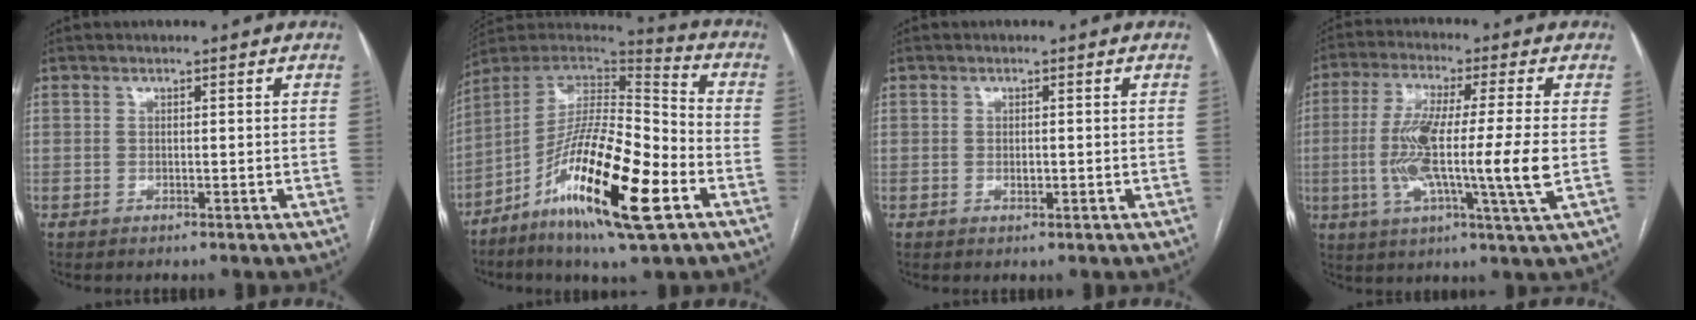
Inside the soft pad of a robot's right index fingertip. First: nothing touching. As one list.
[{"total": 20.7, "force": [-8.6, 2.7, 18.6], "torque": [-0.337, -0.026, -0.152]}, {"total": 1.0, "force": [-0.1, 0.4, 0.9], "torque": [-0.018, -0.001, -0.001]}, {"total": 14.3, "force": [-1.4, -0.1, 14.2], "torque": [-0.272, -0.013, -0.036]}]